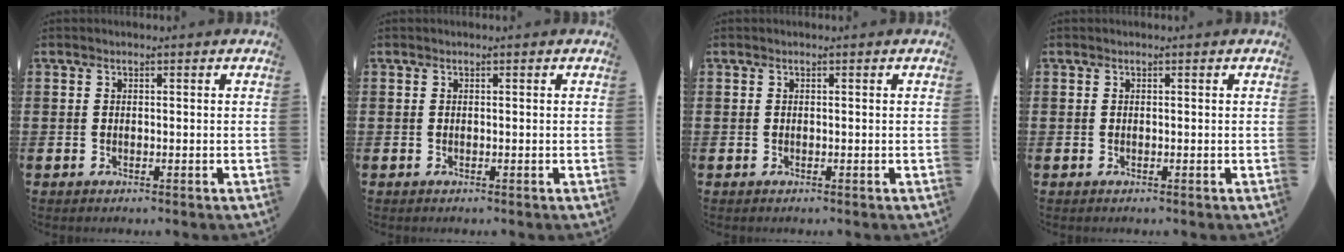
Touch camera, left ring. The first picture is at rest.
{"total": 0.0}
{"total": 0.0}
{"total": 0.0}